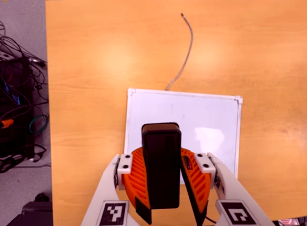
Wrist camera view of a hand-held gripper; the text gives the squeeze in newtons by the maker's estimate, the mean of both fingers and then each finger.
{"total": 8.4, "left": 8.9, "right": 7.8}